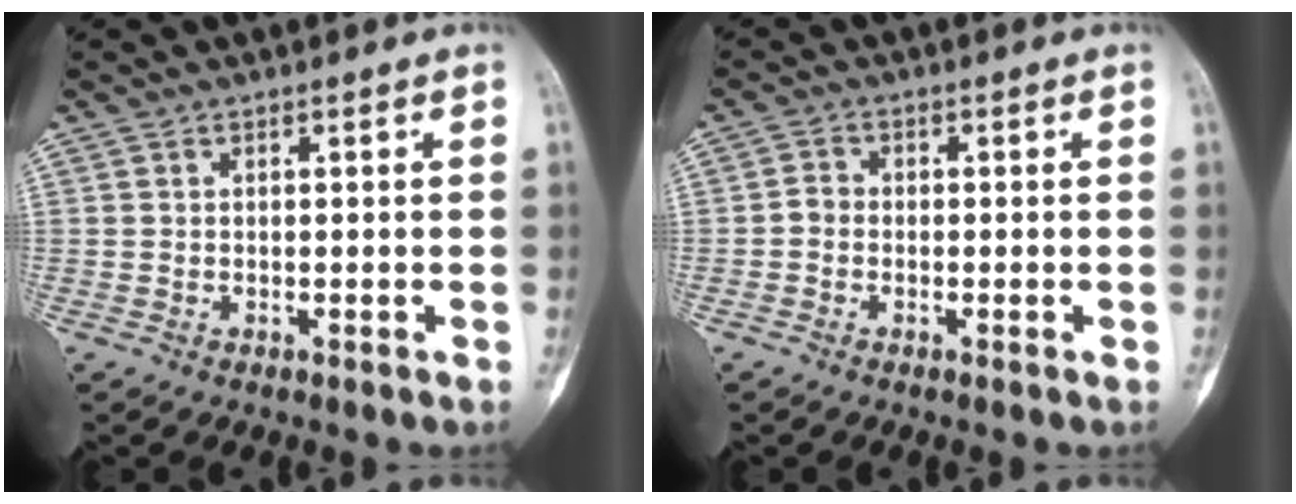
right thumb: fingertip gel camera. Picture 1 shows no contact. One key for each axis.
{"total": 1.9, "fx": -0.6, "fy": 1.6, "fz": 0.9, "tx": -0.009, "ty": 0.005, "tz": -0.019}